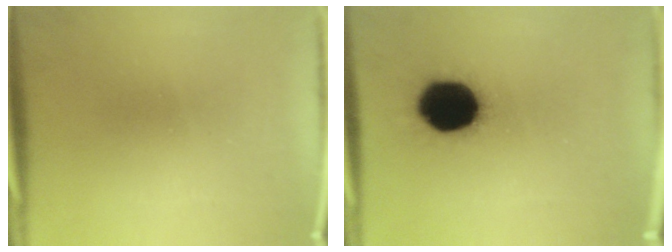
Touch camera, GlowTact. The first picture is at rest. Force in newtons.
{"total": 17.8}